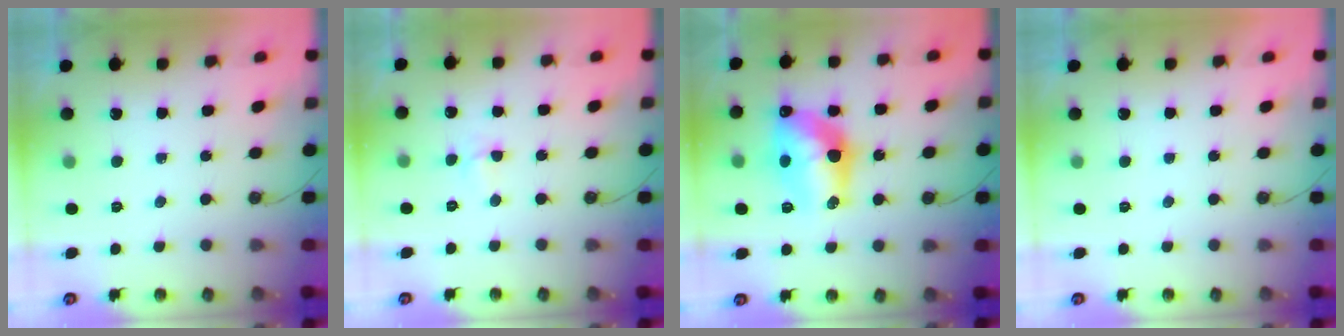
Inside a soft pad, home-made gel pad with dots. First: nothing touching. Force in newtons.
{"total": 2.9, "press": 2.8, "slide": 0.7}
{"total": 14.4, "press": 14.3, "slide": 1.3}
{"total": 0.0}